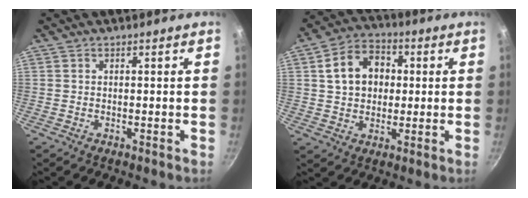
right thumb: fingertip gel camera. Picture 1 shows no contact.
{"total": 11.0, "force": [1.9, 8.5, 6.7], "torque": [-0.088, 0.019, 0.022]}